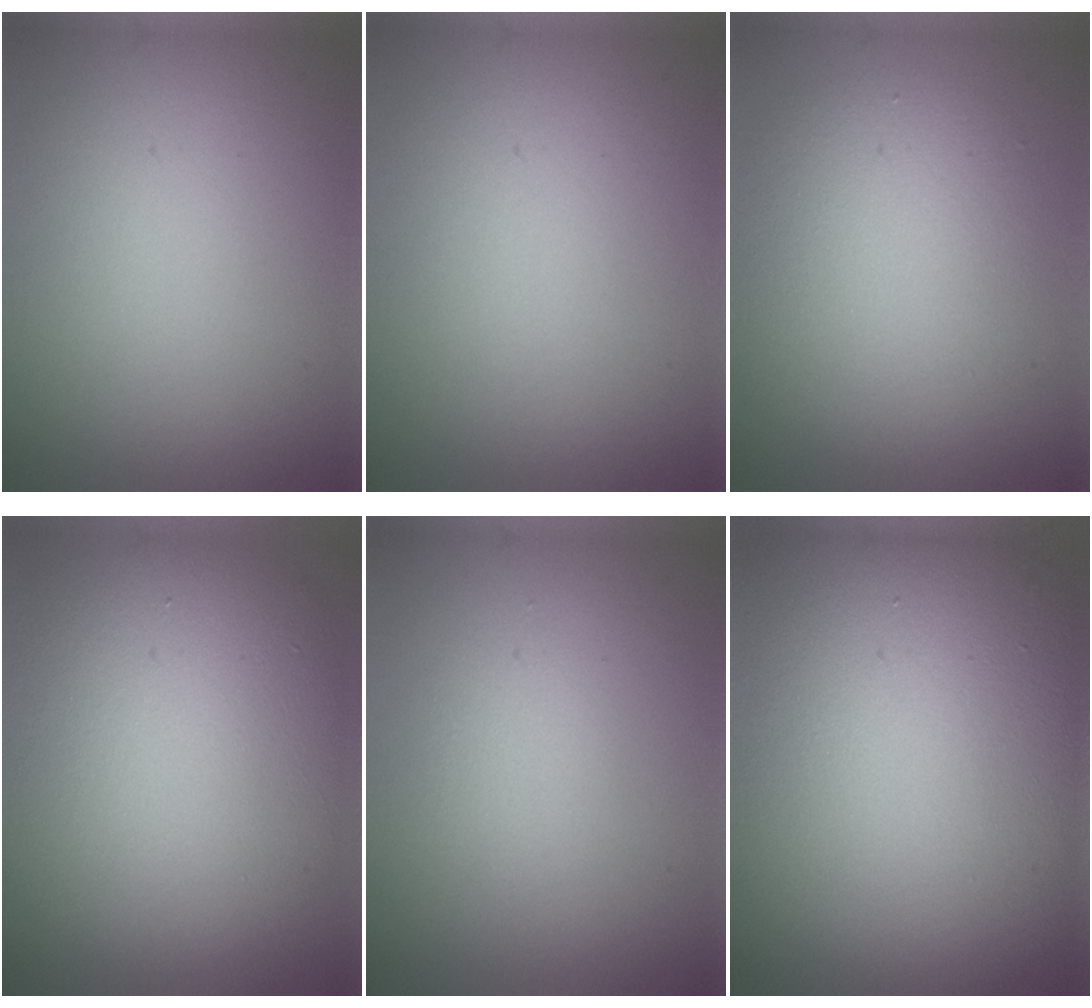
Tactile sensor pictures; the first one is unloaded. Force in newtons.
{"total": 0.0}
{"total": 5.3, "press": 5.3, "slide": 0.5}
{"total": 11.9, "press": 11.9, "slide": 0.8}
{"total": 1.1, "press": 1.1, "slide": 0.1}
{"total": 19.1, "press": 19.1, "slide": 1.0}